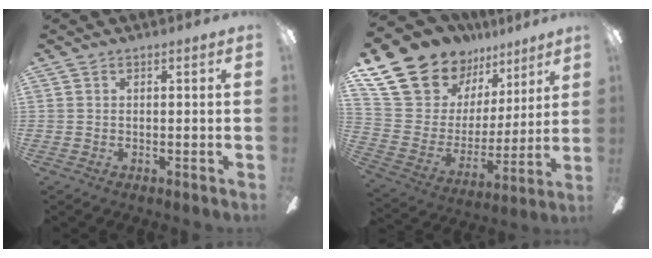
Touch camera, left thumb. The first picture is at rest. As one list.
[{"total": 20.5, "force": [15.3, 11.6, 7.3], "torque": [-0.158, -0.099, 0.298]}]